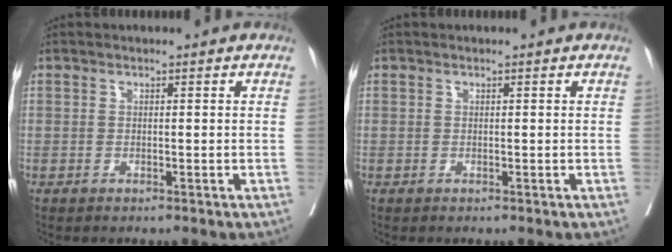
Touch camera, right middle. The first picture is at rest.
{"total": 0.0}